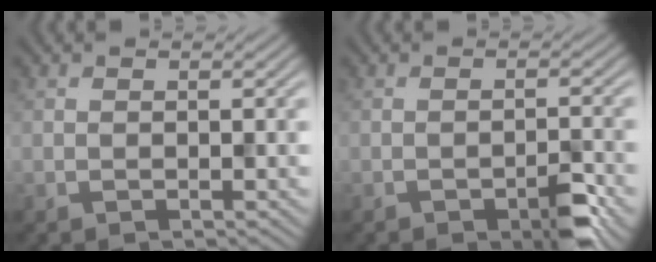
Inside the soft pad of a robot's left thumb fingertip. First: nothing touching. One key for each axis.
{"total": 3.8, "fx": -2.4, "fy": 1.1, "fz": 2.8, "tx": -0.044, "ty": 0.002, "tz": -0.036}